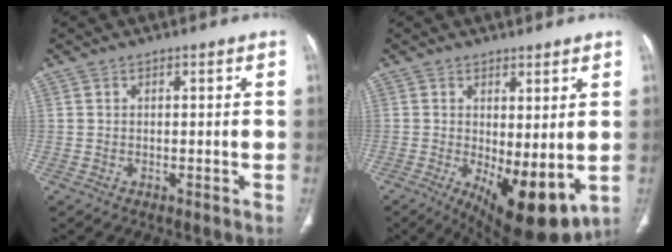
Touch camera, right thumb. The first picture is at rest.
{"total": 12.1, "force": [-1.8, 4.9, 10.9], "torque": [-0.158, -0.025, -0.009]}